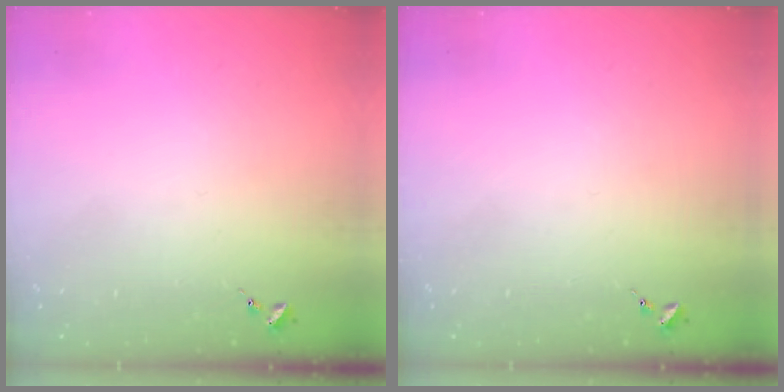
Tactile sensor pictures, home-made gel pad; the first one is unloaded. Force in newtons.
{"total": 0.0}